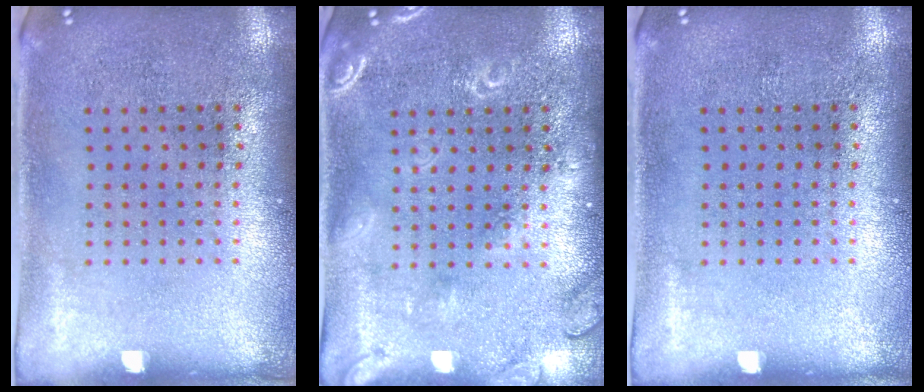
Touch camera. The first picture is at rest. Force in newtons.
{"total": 2.8, "press": 2.7, "slide": 0.4}
{"total": 0.0}